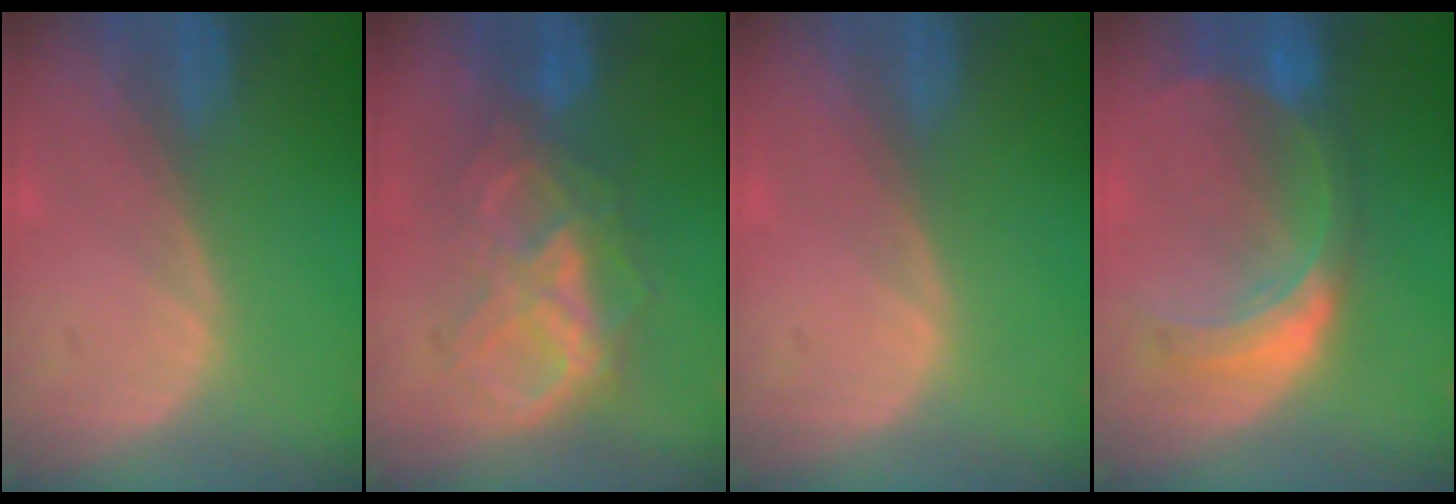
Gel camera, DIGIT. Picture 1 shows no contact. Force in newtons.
{"total": 7.4, "press": 7.4, "slide": 0.4}
{"total": 0.0}
{"total": 8.1, "press": 7.1, "slide": 3.7}